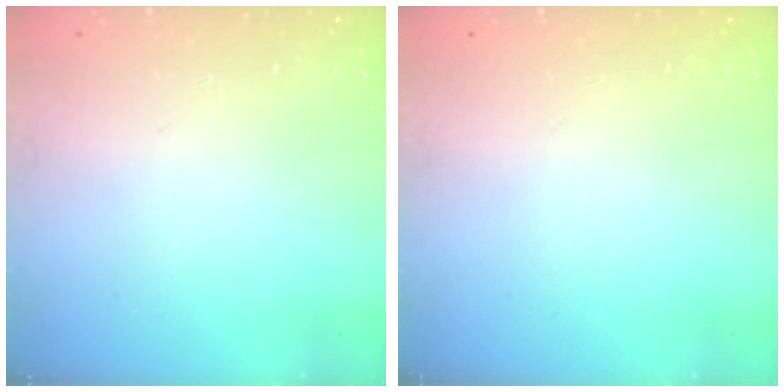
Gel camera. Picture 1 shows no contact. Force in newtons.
{"total": 0.0}